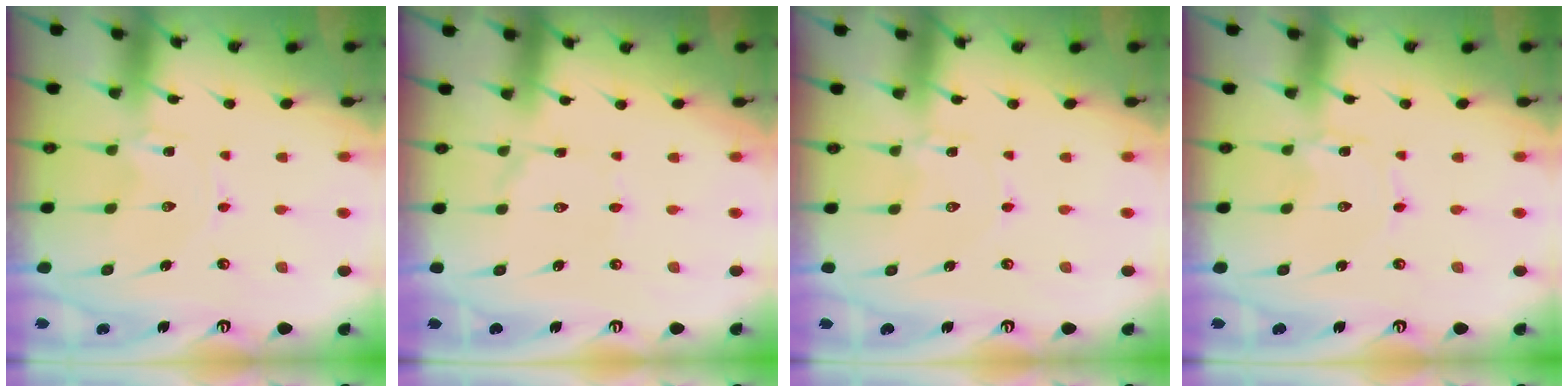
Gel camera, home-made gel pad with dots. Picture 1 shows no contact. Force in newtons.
{"total": 0.9, "press": 0.9, "slide": 0.1}
{"total": 0.8, "press": 0.8, "slide": 0.1}
{"total": 0.9, "press": 0.9, "slide": 0.1}